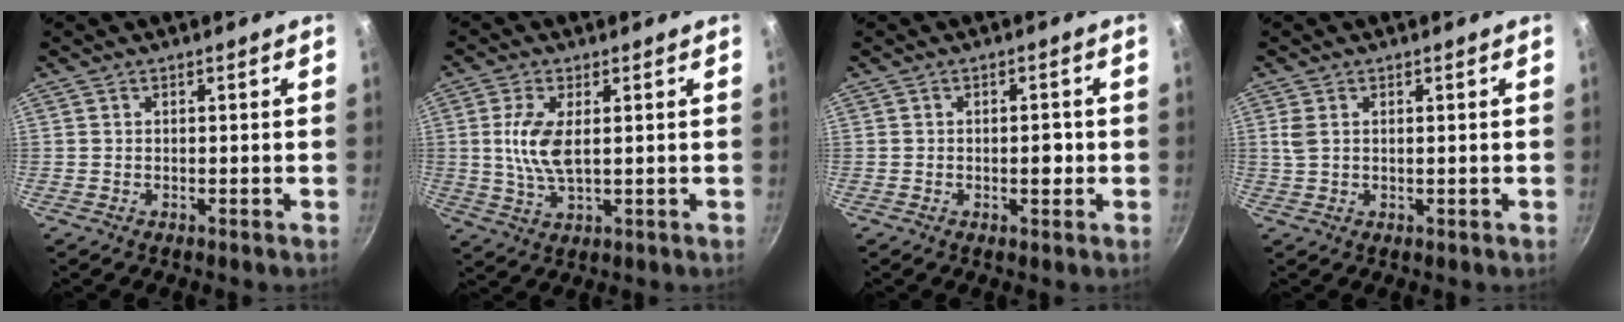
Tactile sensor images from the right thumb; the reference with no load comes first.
{"total": 7.4, "force": [1.1, 3.1, 6.6], "torque": [-0.139, -0.003, 0.023]}
{"total": 2.6, "force": [-0.4, 1.5, 2.2], "torque": [-0.016, 0.007, -0.007]}
{"total": 2.6, "force": [0.9, 1.4, 2.0], "torque": [-0.045, 0.002, 0.019]}